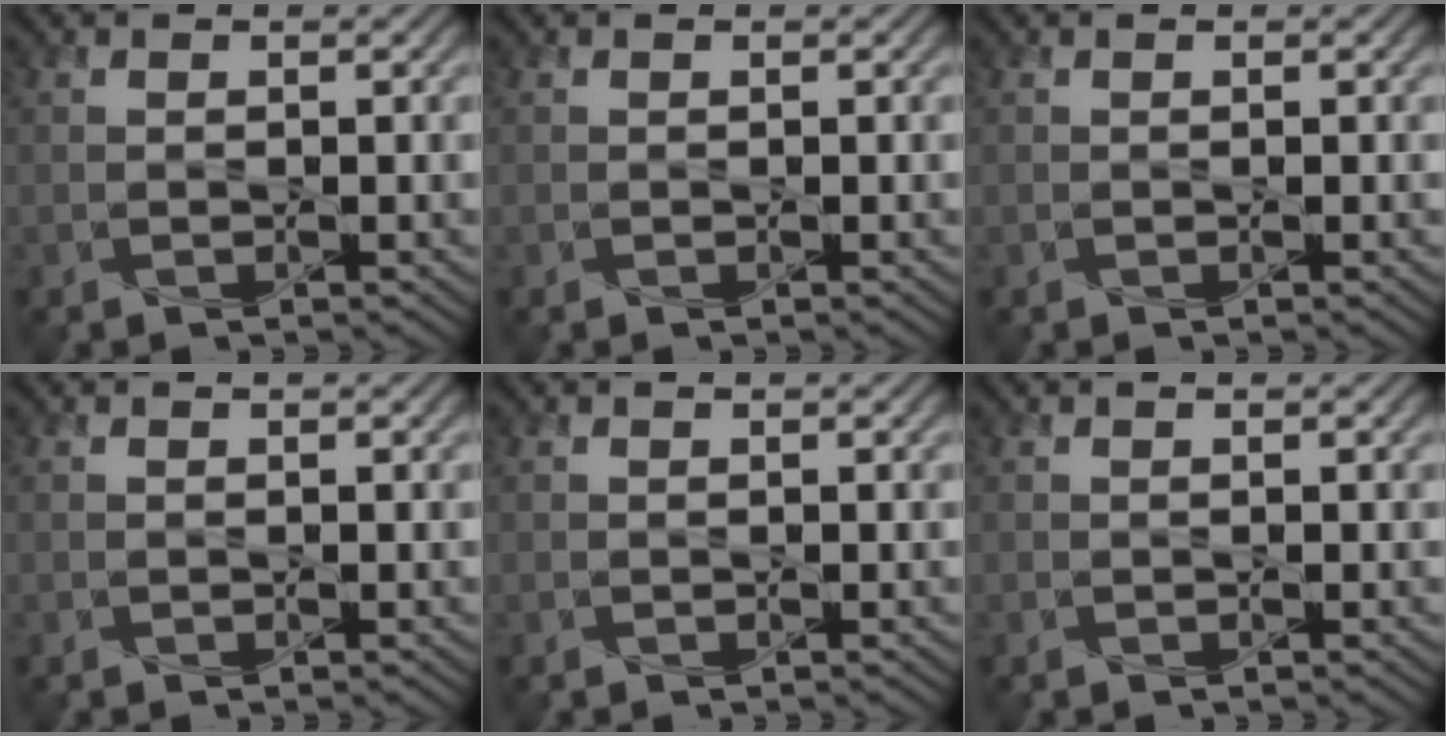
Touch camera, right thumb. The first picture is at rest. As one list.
[{"total": 0.0}, {"total": 0.0}, {"total": 0.0}, {"total": 0.0}, {"total": 0.0}]